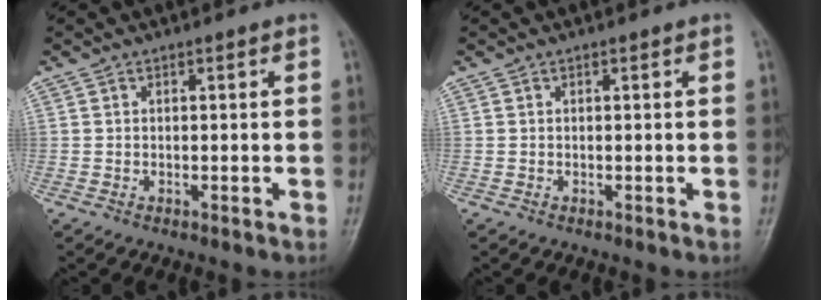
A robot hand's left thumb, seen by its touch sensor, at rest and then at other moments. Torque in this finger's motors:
{"motor_torque": [0.00, 0.00, 0.00, 0.00, 0.00]}